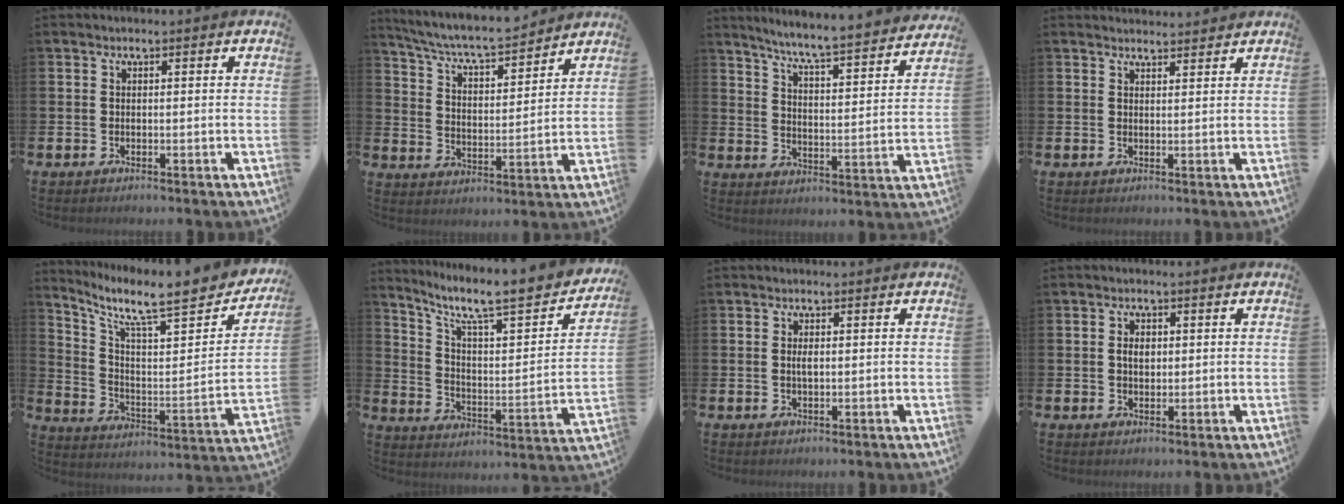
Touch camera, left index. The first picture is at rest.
{"total": 6.9, "force": [6.5, 0.6, 2.1], "torque": [-0.074, -0.047, 0.111]}
{"total": 6.7, "force": [6.3, -0.4, 2.2], "torque": [-0.064, -0.057, 0.102]}
{"total": 2.2, "force": [2.2, 0.3, -0.2], "torque": [0.007, -0.014, 0.039]}
{"total": 9.8, "force": [7.7, 2.6, 5.5], "torque": [-0.112, -0.069, 0.117]}
{"total": 9.3, "force": [7.4, 2.0, 5.2], "torque": [-0.110, -0.061, 0.114]}
{"total": 1.4, "force": [0.2, 0.4, 1.3], "torque": [-0.020, 0.001, 0.001]}
{"total": 2.2, "force": [0.4, 1.5, 1.5], "torque": [-0.010, 0.001, 0.001]}